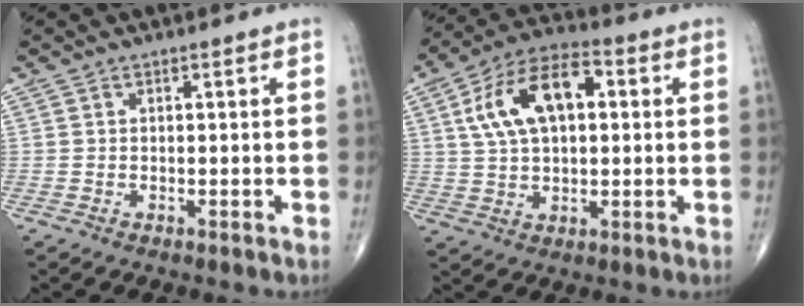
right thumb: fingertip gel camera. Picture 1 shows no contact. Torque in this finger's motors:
{"motor_torque": [-0.73, 1.03, 1.21, 0.54, 0.38]}